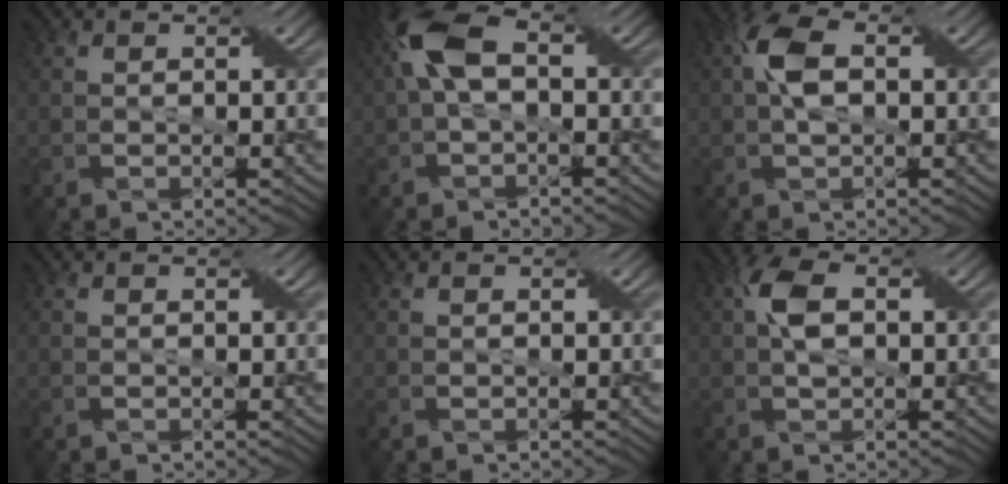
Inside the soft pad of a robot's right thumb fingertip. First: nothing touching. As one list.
[{"total": 7.9, "force": [1.1, 3.7, 6.9], "torque": [-0.156, 0.026, 0.008]}, {"total": 5.3, "force": [0.4, 2.8, 4.5], "torque": [-0.097, 0.012, 0.004]}, {"total": 0.0}, {"total": 0.0}, {"total": 4.4, "force": [0.5, 2.3, 3.7], "torque": [-0.076, 0.010, 0.004]}]